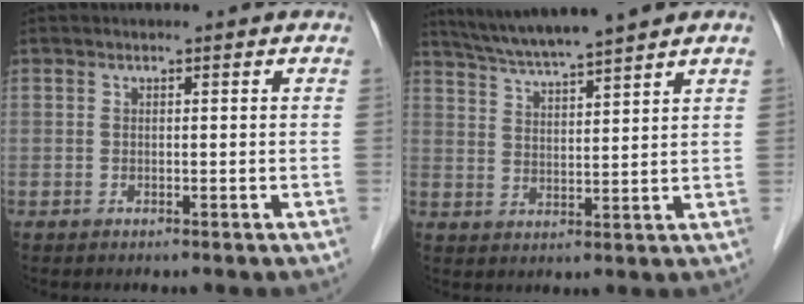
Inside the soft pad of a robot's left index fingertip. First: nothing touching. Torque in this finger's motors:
{"motor_torque": [0.88, -0.80, 0.38, 0.07]}